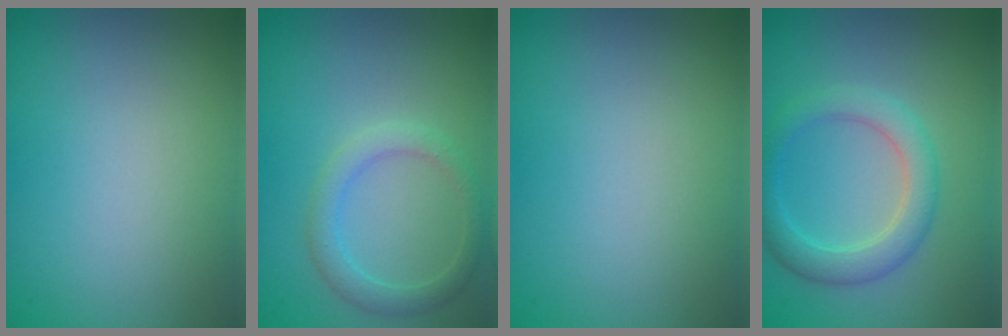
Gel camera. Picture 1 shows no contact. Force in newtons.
{"total": 2.5, "press": 2.5, "slide": 0.2}
{"total": 0.0}
{"total": 3.5, "press": 3.5, "slide": 0.2}